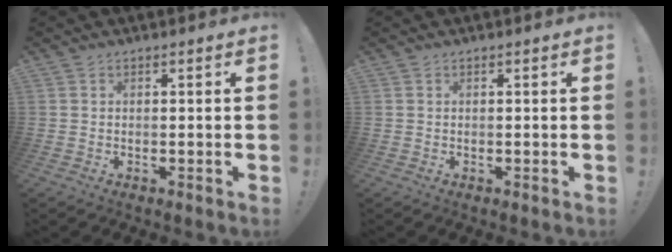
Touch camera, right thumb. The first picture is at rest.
{"total": 0.0}